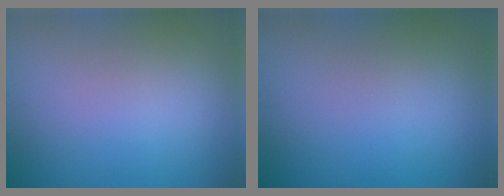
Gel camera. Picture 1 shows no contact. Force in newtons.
{"total": 0.0}